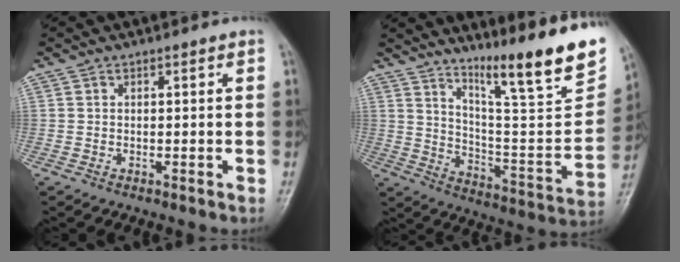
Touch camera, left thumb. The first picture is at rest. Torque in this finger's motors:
{"motor_torque": [1.83, 1.03, 1.40, -1.37, 0.26]}